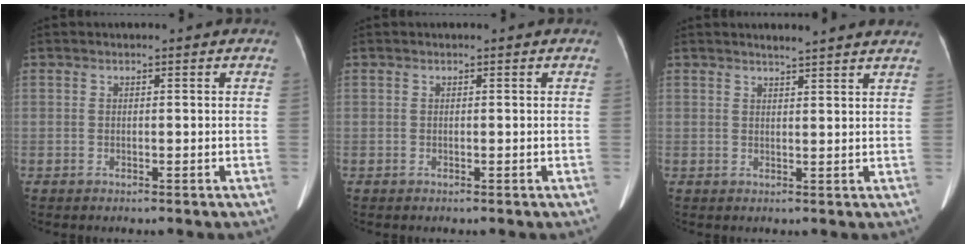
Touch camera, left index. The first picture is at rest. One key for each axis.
{"total": 0.0}
{"total": 6.1, "fx": 5.6, "fy": -0.2, "fz": 2.3, "tx": -0.034, "ty": 0.009, "tz": 0.058}